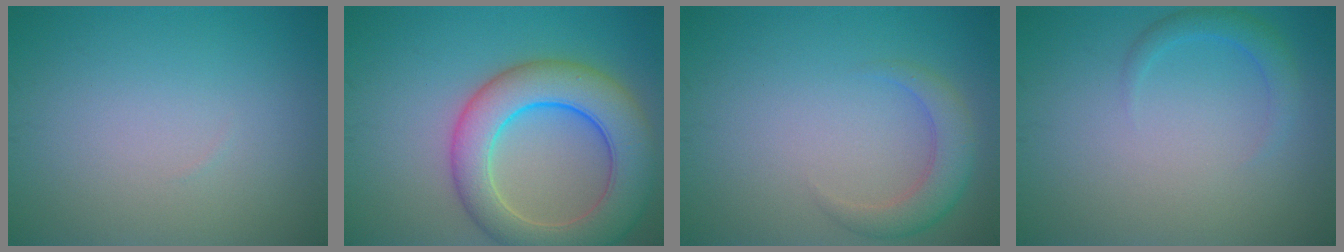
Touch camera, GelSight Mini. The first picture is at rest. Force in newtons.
{"total": 9.0, "press": 9.0, "slide": 0.2}
{"total": 3.0, "press": 3.0, "slide": 0.3}
{"total": 1.8, "press": 1.8, "slide": 0.1}